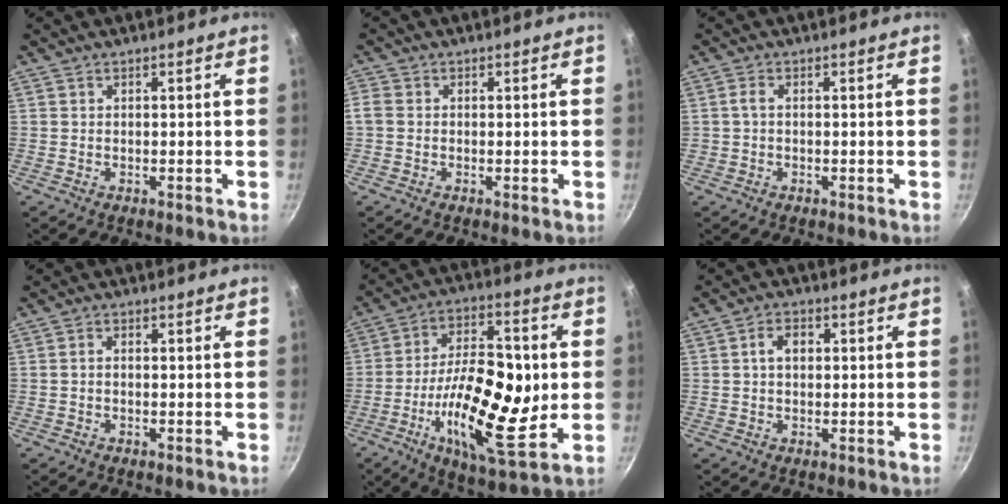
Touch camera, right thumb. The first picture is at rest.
{"total": 2.3, "force": [-0.4, 1.9, 1.2], "torque": [-0.025, 0.005, -0.013]}
{"total": 1.8, "force": [-0.1, 0.7, 1.6], "torque": [-0.042, 0.007, -0.002]}
{"total": 1.3, "force": [-0.2, 0.9, 1.0], "torque": [-0.018, 0.008, -0.005]}
{"total": 21.6, "force": [-2.8, 9.1, 19.4], "torque": [-0.308, 0.003, -0.052]}
{"total": 3.8, "force": [0.5, 2.7, 2.6], "torque": [-0.031, 0.009, 0.005]}